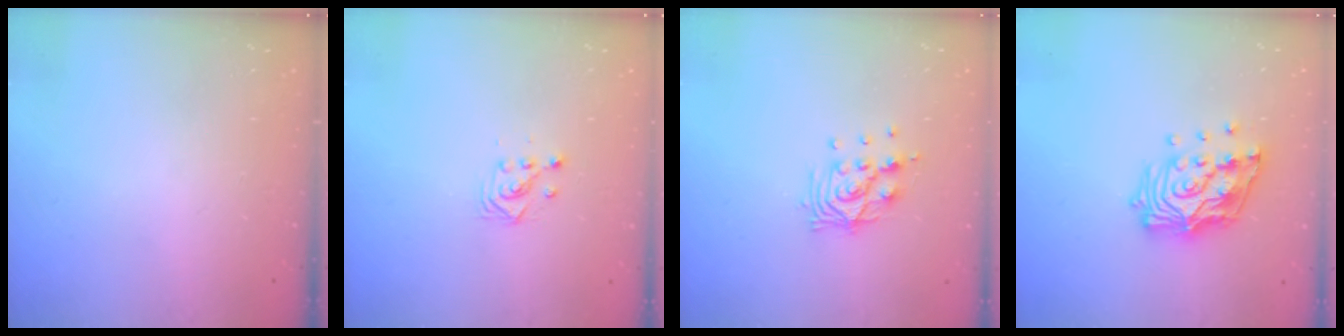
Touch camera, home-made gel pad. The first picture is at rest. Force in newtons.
{"total": 3.0, "press": 3.0, "slide": 0.1}
{"total": 10.3, "press": 10.3, "slide": 0.9}
{"total": 15.5, "press": 15.4, "slide": 1.8}